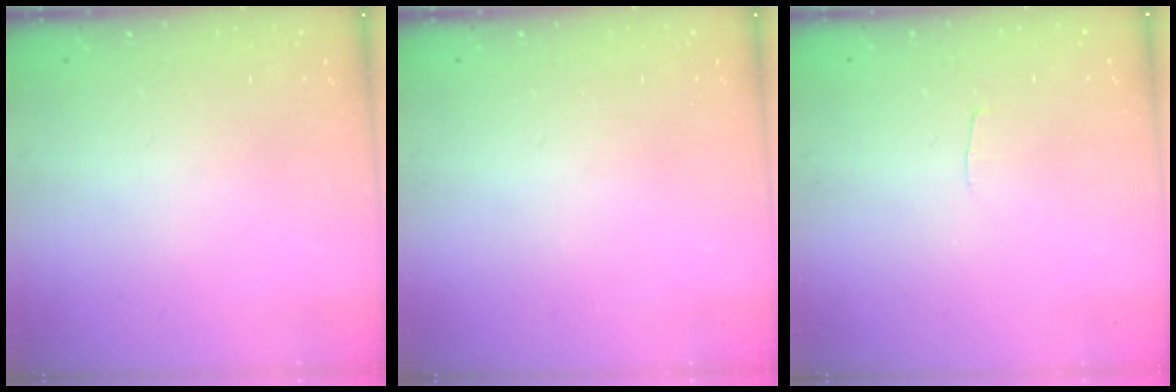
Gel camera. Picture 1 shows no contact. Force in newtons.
{"total": 0.0}
{"total": 2.0, "press": 2.0, "slide": 0.2}